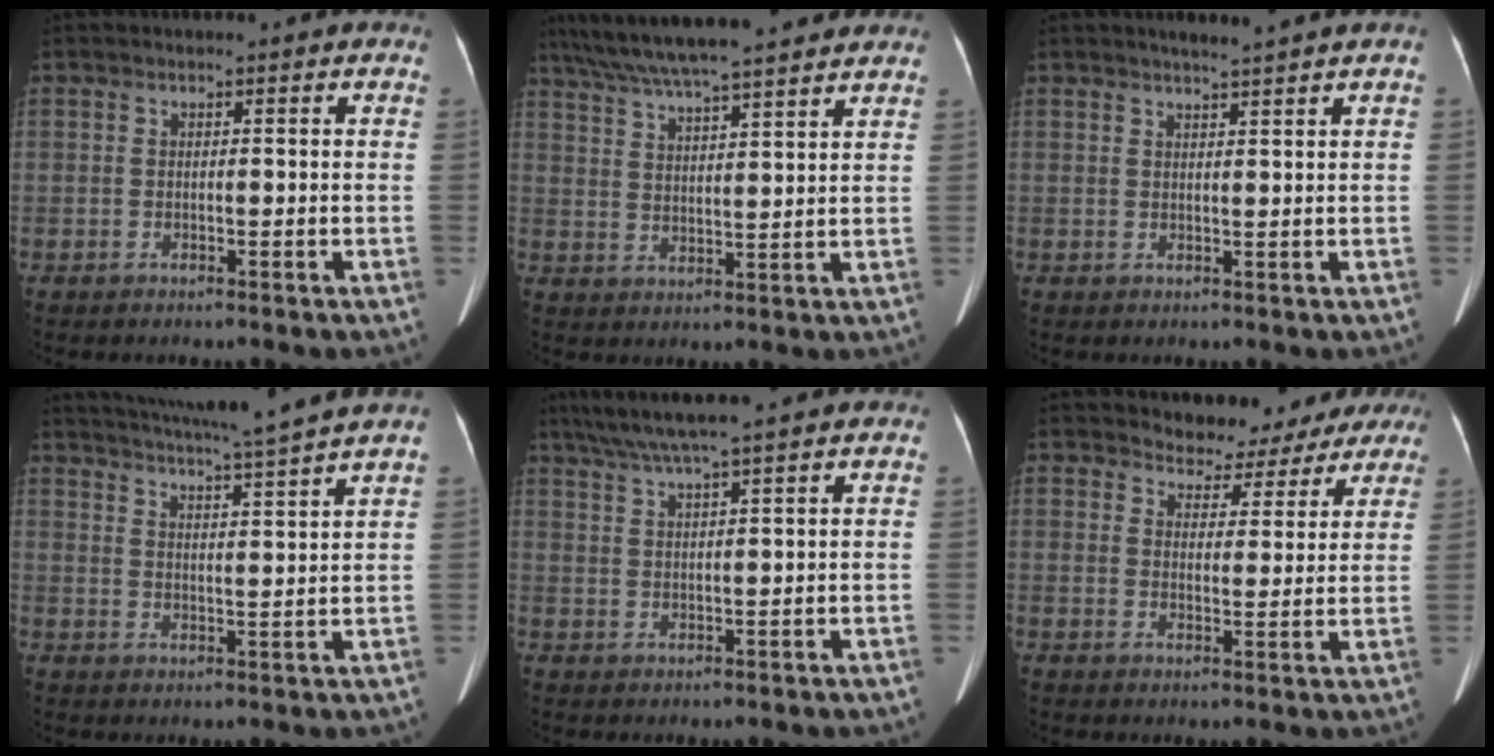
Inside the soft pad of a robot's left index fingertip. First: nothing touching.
{"total": 19.2, "force": [16.5, 1.7, 9.6], "torque": [-0.168, 0.046, 0.248]}
{"total": 2.5, "force": [2.1, -0.8, 1.1], "torque": [-0.012, 0.000, 0.032]}
{"total": 14.6, "force": [13.1, -1.9, 6.3], "torque": [-0.112, -0.020, 0.180]}
{"total": 9.8, "force": [8.2, -0.8, 5.3], "torque": [-0.094, 0.037, 0.124]}
{"total": 10.1, "force": [9.3, 3.8, 0.2], "torque": [0.019, 0.001, 0.094]}